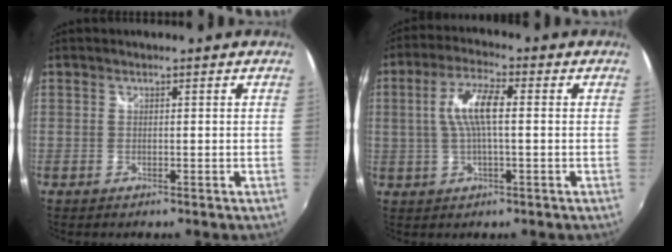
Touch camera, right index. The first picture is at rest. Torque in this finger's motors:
{"motor_torque": [0.44, 0.02, 0.30, 0.11]}